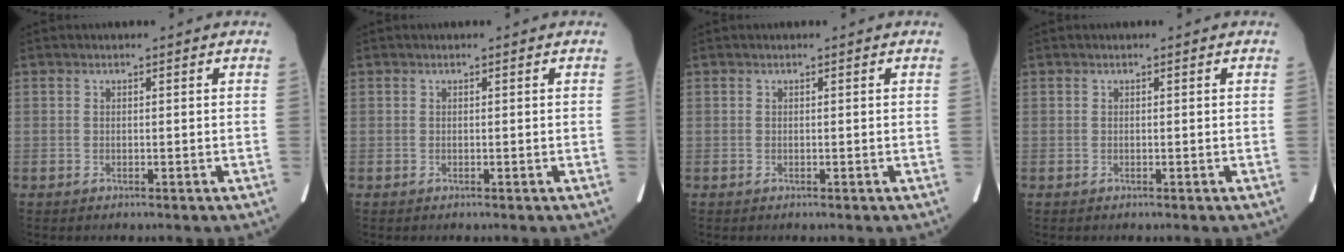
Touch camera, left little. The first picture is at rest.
{"total": 0.0}
{"total": 0.0}
{"total": 0.0}